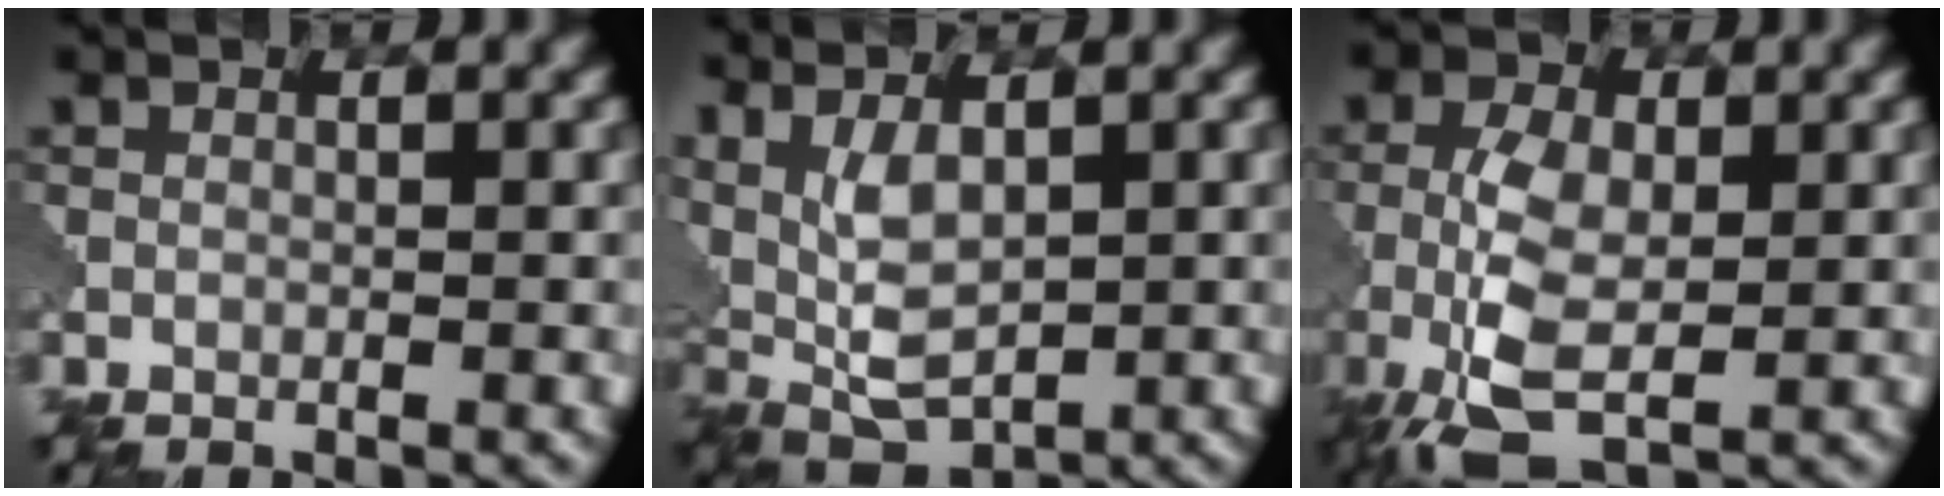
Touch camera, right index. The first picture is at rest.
{"total": 5.9, "force": [2.1, 2.4, 4.9], "torque": [-0.116, -0.002, 0.043]}
{"total": 6.5, "force": [-1.2, 3.2, 5.5], "torque": [-0.128, -0.002, -0.029]}